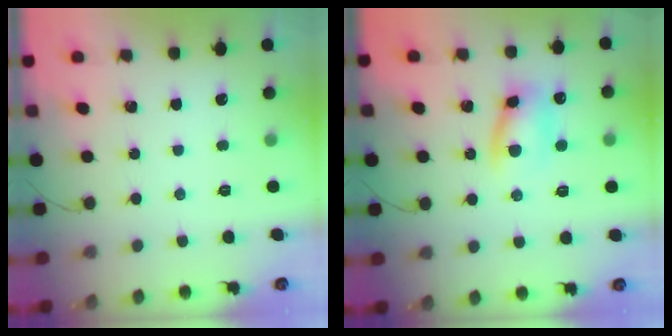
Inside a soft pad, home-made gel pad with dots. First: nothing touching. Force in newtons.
{"total": 9.4, "press": 9.4, "slide": 1.3}